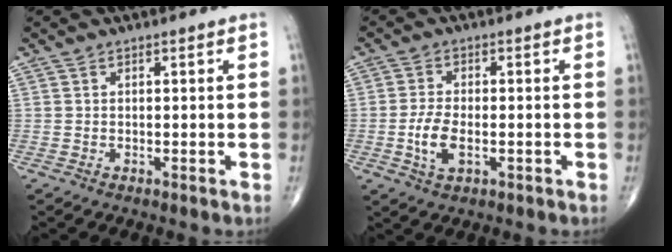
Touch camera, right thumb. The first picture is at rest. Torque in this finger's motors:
{"motor_torque": [0.25, 0.19, 0.64, 0.07, 0.01]}